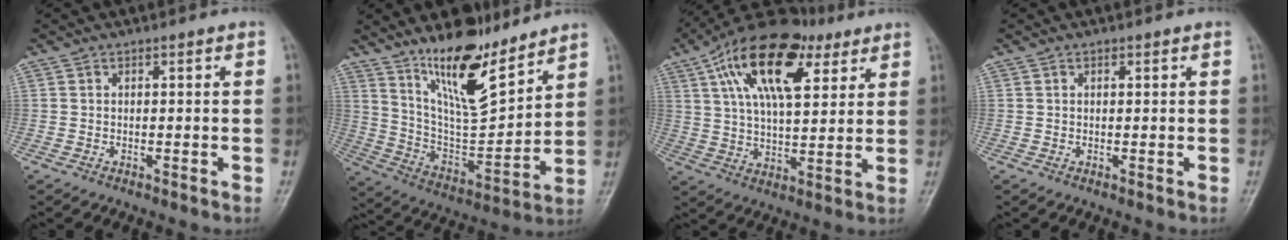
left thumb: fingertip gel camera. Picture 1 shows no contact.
{"total": 16.7, "force": [12.0, 5.2, 10.4], "torque": [-0.141, -0.085, 0.224]}
{"total": 20.2, "force": [8.9, 9.8, 15.3], "torque": [-0.246, -0.003, 0.148]}
{"total": 0.6, "force": [0.2, 0.5, 0.4], "torque": [-0.003, 0.001, 0.003]}